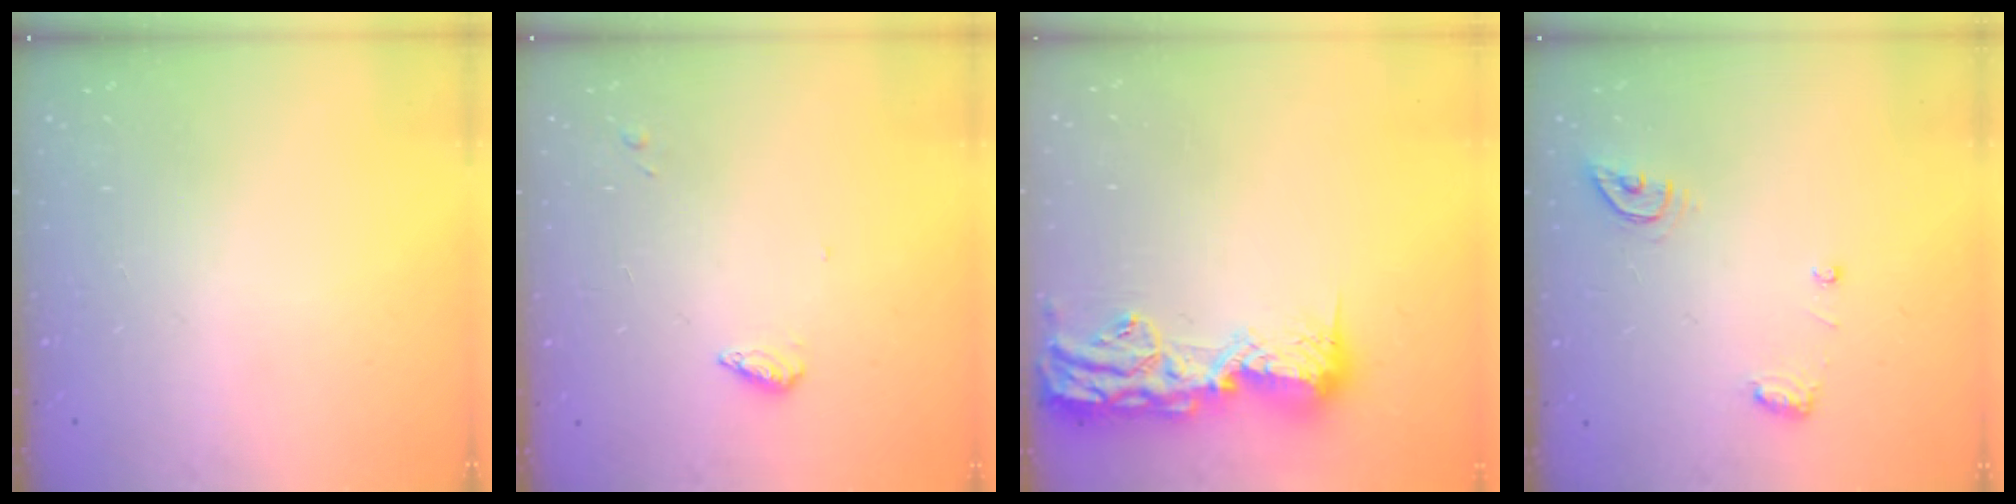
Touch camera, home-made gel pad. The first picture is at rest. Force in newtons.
{"total": 3.9, "press": 3.9, "slide": 0.5}
{"total": 16.3, "press": 15.9, "slide": 3.5}
{"total": 6.4, "press": 6.4, "slide": 0.6}